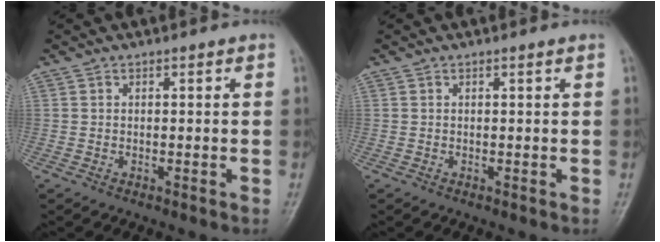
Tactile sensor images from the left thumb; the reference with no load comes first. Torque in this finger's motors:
{"motor_torque": [-0.02, 0.02, -0.17, -0.05, 0.00]}